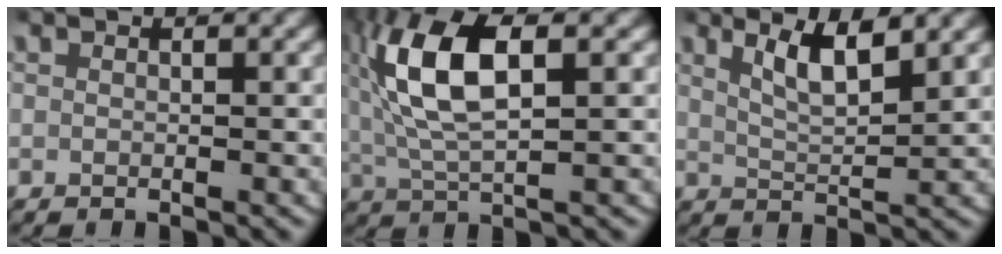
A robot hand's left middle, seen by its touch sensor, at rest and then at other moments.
{"total": 8.9, "force": [2.0, 3.9, 7.7], "torque": [-0.172, 0.001, 0.039]}
{"total": 3.6, "force": [2.1, 0.8, 2.8], "torque": [-0.058, -0.004, 0.039]}